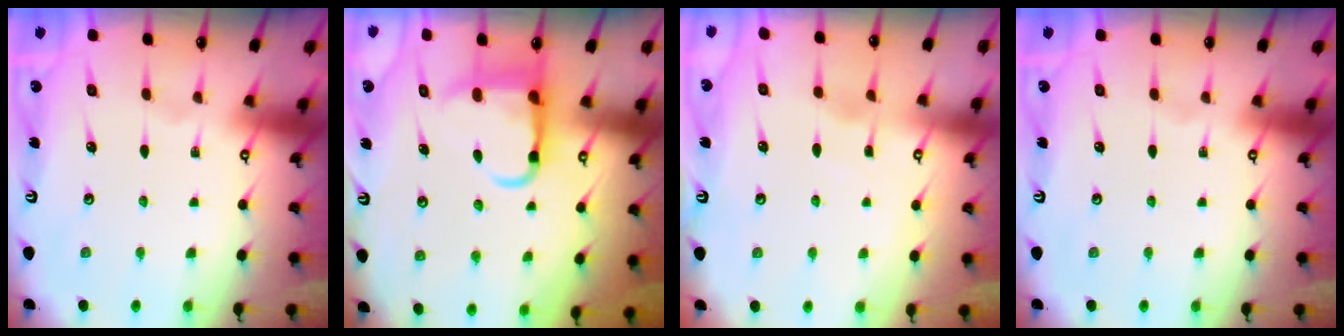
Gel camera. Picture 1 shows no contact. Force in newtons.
{"total": 7.4, "press": 7.2, "slide": 1.4}
{"total": 3.6, "press": 3.6, "slide": 0.4}
{"total": 0.0}